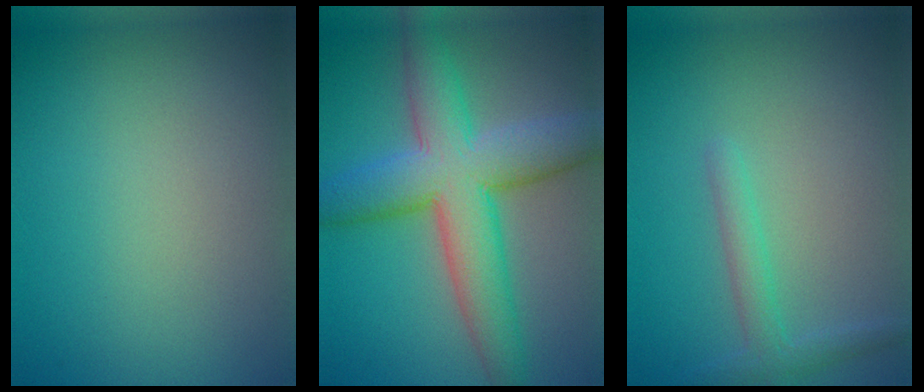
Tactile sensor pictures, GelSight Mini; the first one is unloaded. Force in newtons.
{"total": 8.9, "press": 8.9, "slide": 0.6}
{"total": 2.1, "press": 2.1, "slide": 0.2}